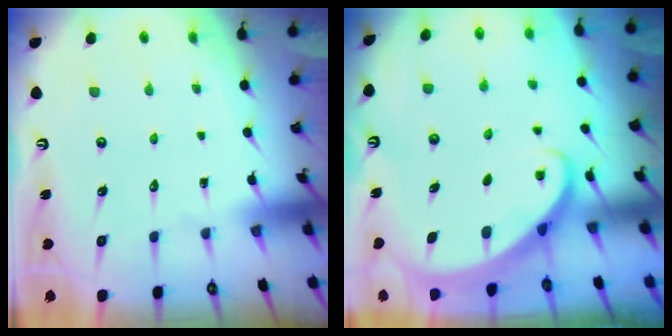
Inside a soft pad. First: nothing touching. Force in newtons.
{"total": 2.5, "press": 2.5, "slide": 0.3}